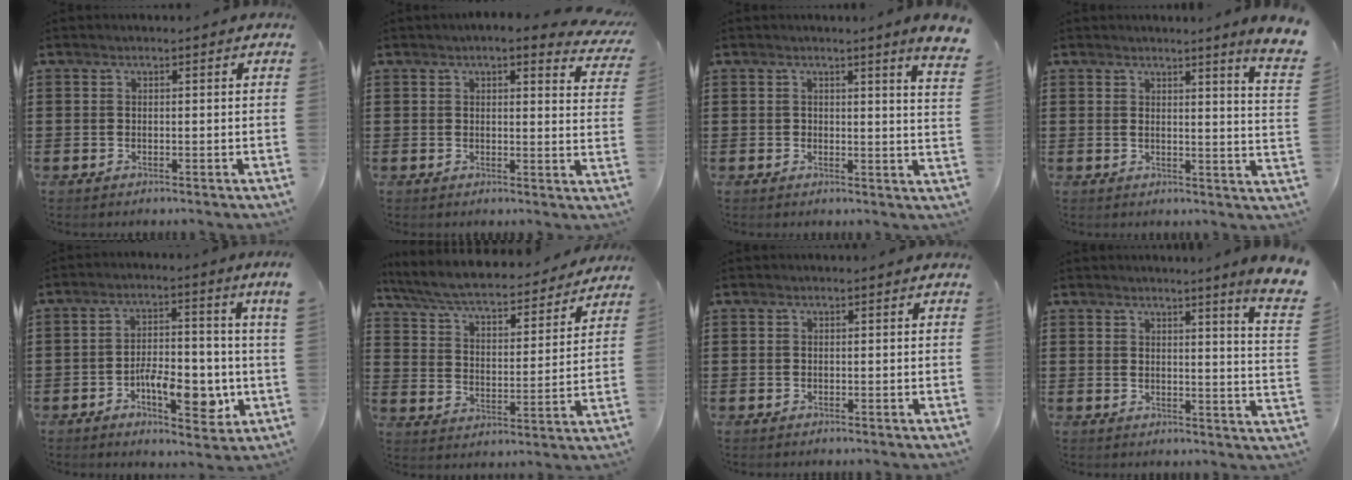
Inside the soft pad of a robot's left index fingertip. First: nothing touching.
{"total": 3.2, "force": [2.8, 0.5, 1.5], "torque": [-0.031, -0.010, 0.048]}
{"total": 2.7, "force": [2.1, -0.2, 1.8], "torque": [-0.026, -0.015, 0.031]}
{"total": 3.4, "force": [2.7, -1.1, 1.8], "torque": [-0.044, -0.024, 0.041]}
{"total": 8.3, "force": [-2.4, 2.5, 7.5], "torque": [-0.135, 0.000, -0.041]}
{"total": 6.4, "force": [5.9, 0.7, 2.4], "torque": [-0.074, -0.042, 0.098]}
{"total": 0.0}
{"total": 4.0, "force": [3.2, -1.2, 2.1], "torque": [-0.054, -0.027, 0.049]}